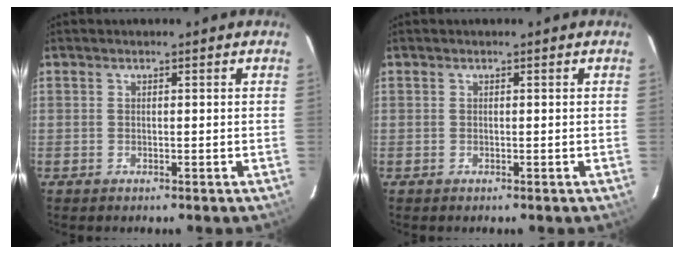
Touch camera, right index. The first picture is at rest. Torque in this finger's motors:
{"motor_torque": [0.00, 0.00, 0.00, 0.00]}